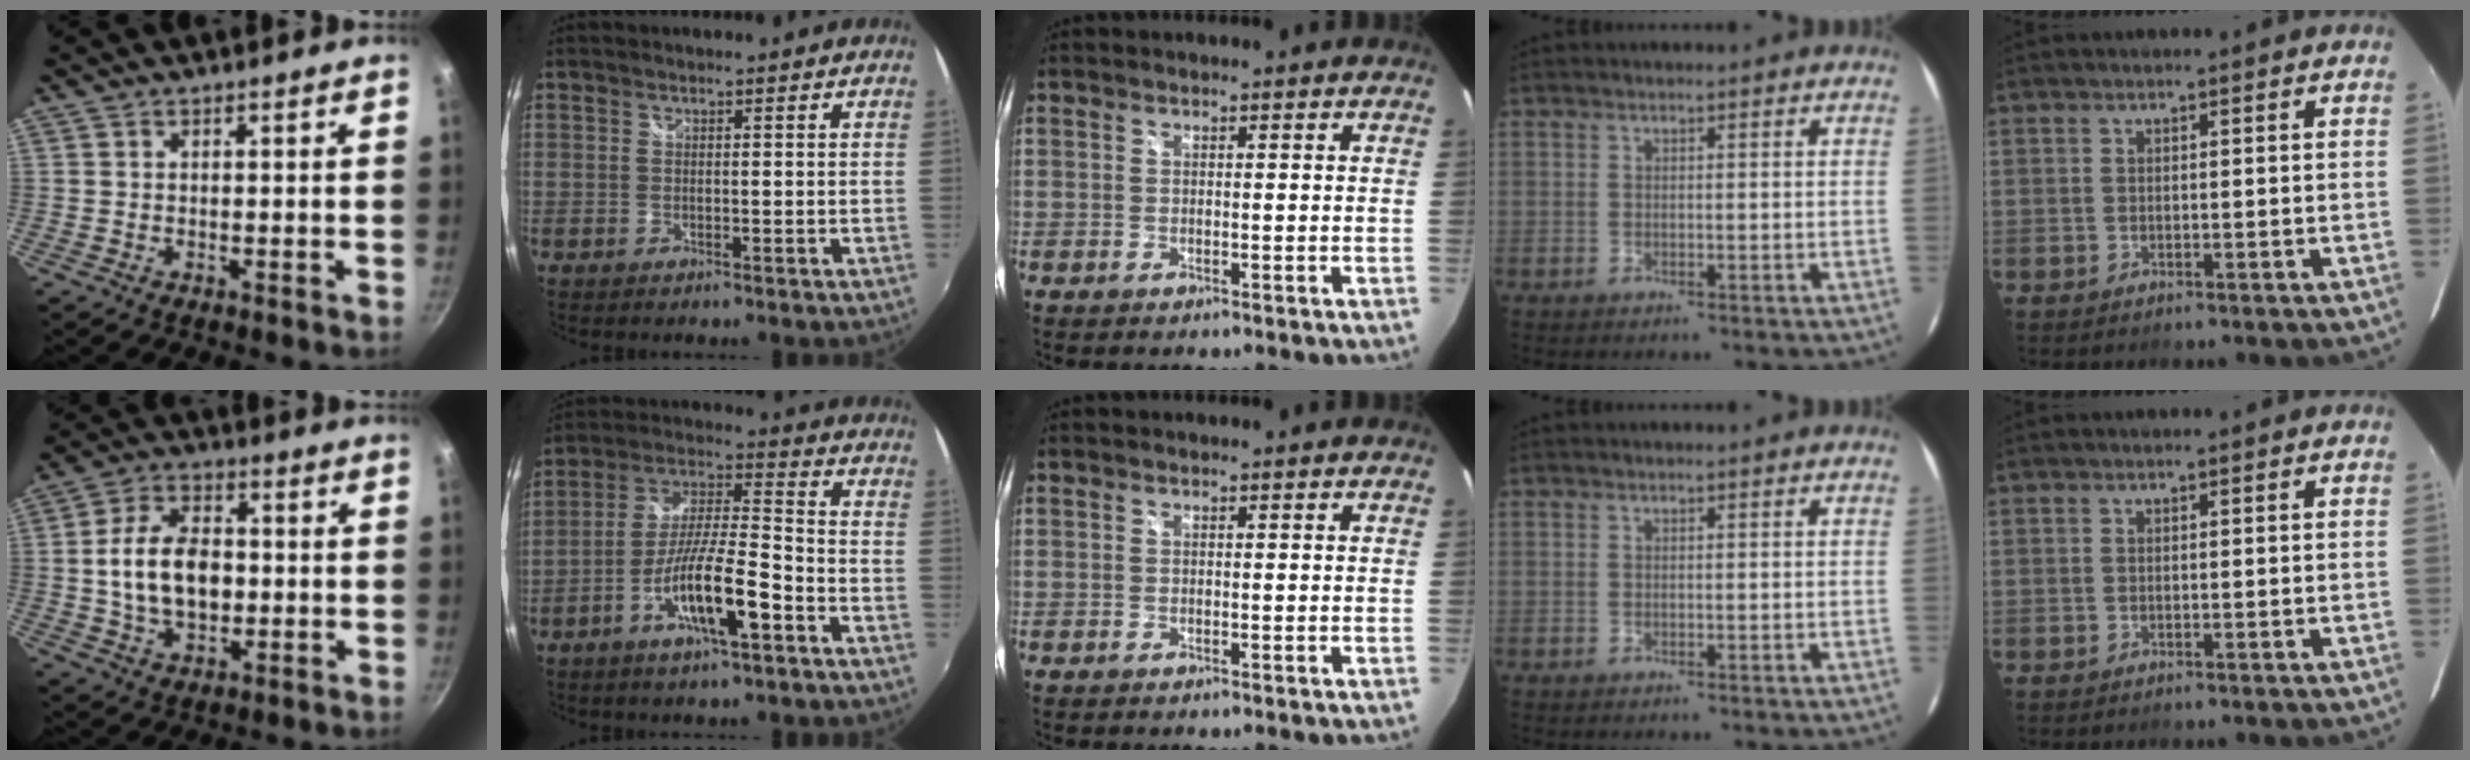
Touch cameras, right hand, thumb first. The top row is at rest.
{"thumb": {"total": 12.8, "force": [-0.3, 8.3, 9.8], "torque": [-0.156, 0.019, -0.009]}, "index": {"total": 12.9, "force": [-6.3, 2.0, 11.0], "torque": [-0.217, -0.004, -0.117]}}